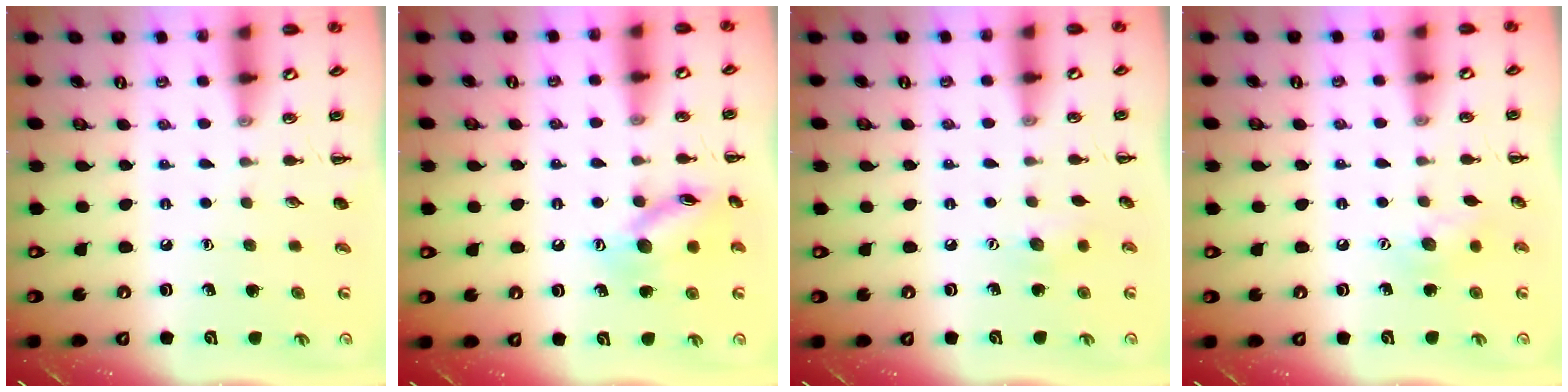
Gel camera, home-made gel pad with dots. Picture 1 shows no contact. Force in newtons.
{"total": 12.4, "press": 12.4, "slide": 0.6}
{"total": 6.7, "press": 6.5, "slide": 1.4}
{"total": 7.7, "press": 7.7, "slide": 1.1}